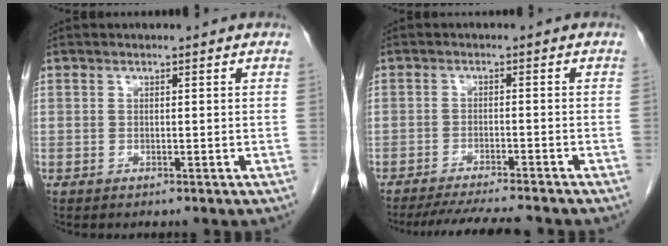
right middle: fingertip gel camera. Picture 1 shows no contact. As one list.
[{"total": 9.2, "force": [-8.3, 0.1, 3.9], "torque": [-0.059, -0.018, -0.124]}]